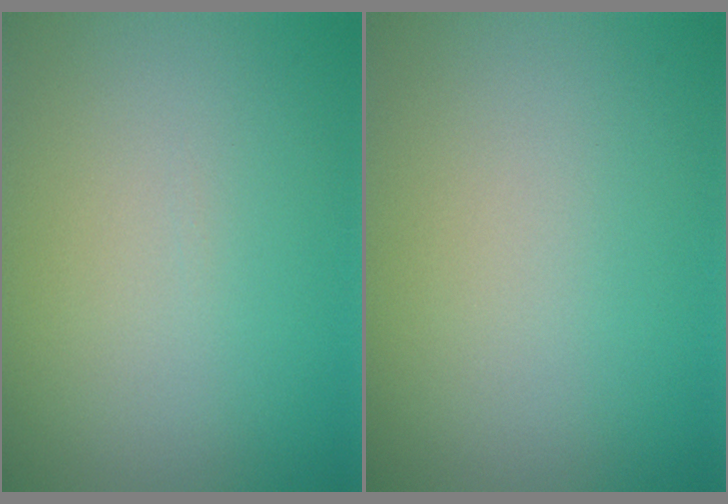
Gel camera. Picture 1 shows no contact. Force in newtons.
{"total": 0.0}